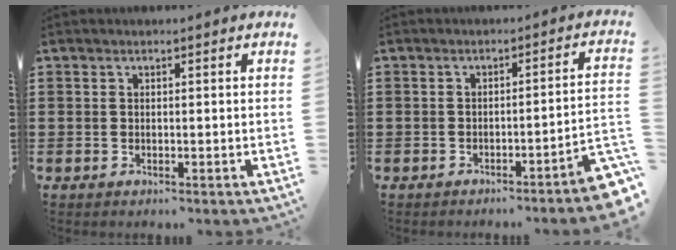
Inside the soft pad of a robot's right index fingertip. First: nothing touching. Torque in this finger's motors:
{"motor_torque": [0.16, -0.21, 0.22, 0.07]}